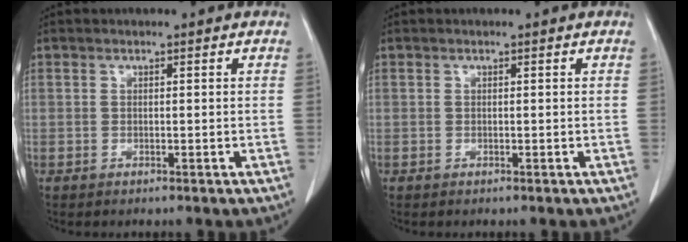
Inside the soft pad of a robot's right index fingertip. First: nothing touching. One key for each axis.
{"total": 0.0}